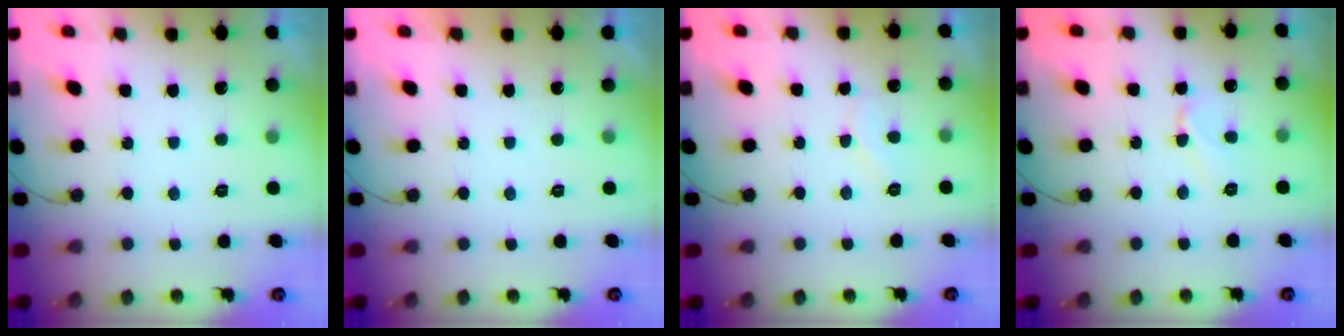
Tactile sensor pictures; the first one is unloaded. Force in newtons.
{"total": 1.8, "press": 1.7, "slide": 0.1}
{"total": 4.4, "press": 4.4, "slide": 0.4}
{"total": 5.9, "press": 5.9, "slide": 0.5}